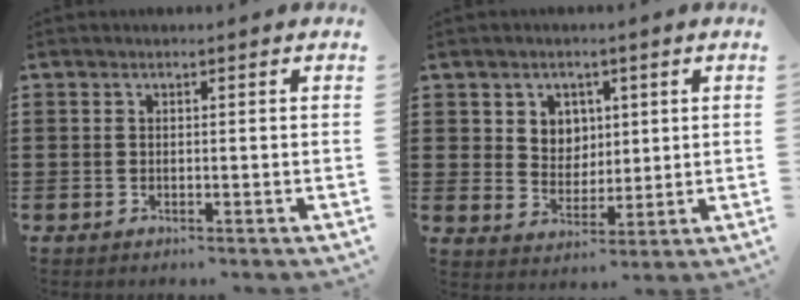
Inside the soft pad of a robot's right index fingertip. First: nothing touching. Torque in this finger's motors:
{"motor_torque": [0.23, 0.22, 0.13, 0.05]}